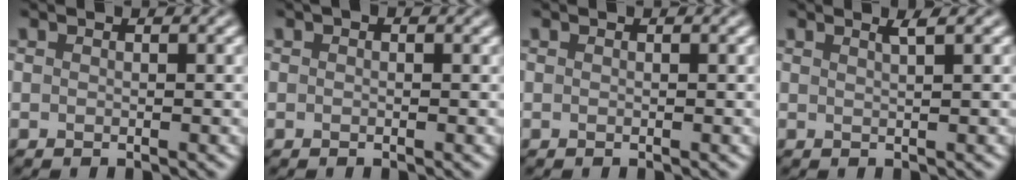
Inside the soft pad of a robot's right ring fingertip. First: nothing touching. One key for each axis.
{"total": 0.5, "fx": 0.2, "fy": 0.3, "fz": 0.4, "tx": -0.006, "ty": 0.001, "tz": 0.000}
{"total": 0.0}
{"total": 1.4, "fx": 0.8, "fy": 0.4, "fz": 1.0, "tx": -0.007, "ty": 0.002, "tz": 0.010}